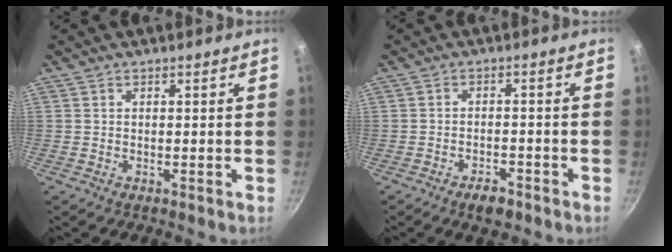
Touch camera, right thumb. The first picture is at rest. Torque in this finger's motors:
{"motor_torque": [0.73, 0.38, -0.20, -0.01, 0.00]}